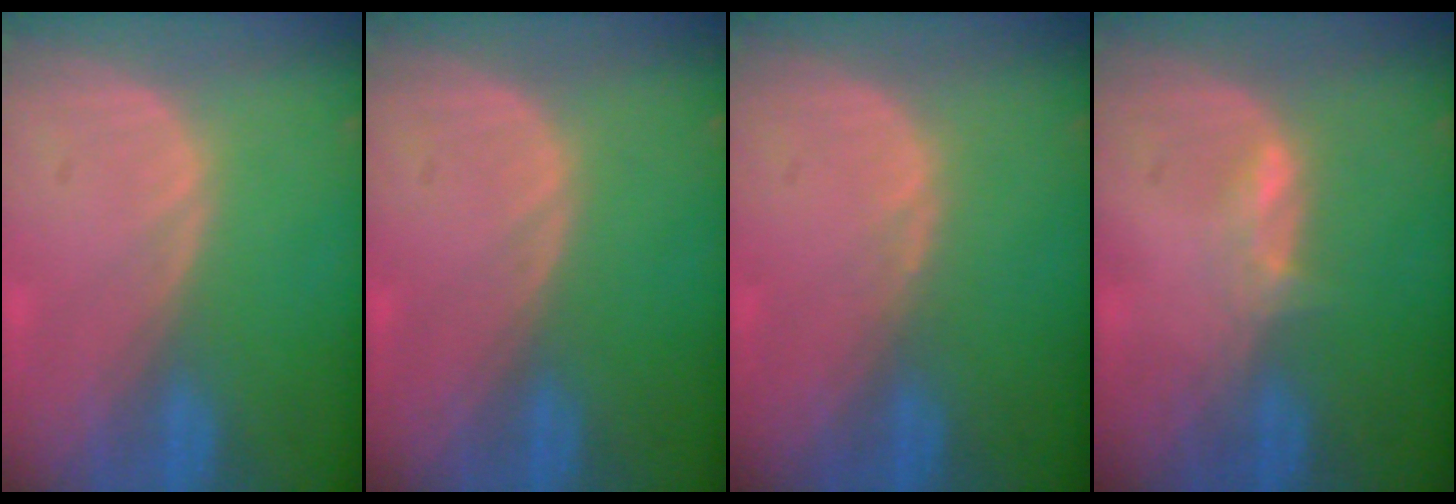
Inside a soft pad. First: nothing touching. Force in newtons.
{"total": 0.0}
{"total": 0.6, "press": 0.5, "slide": 0.3}
{"total": 1.7, "press": 1.7, "slide": 0.6}